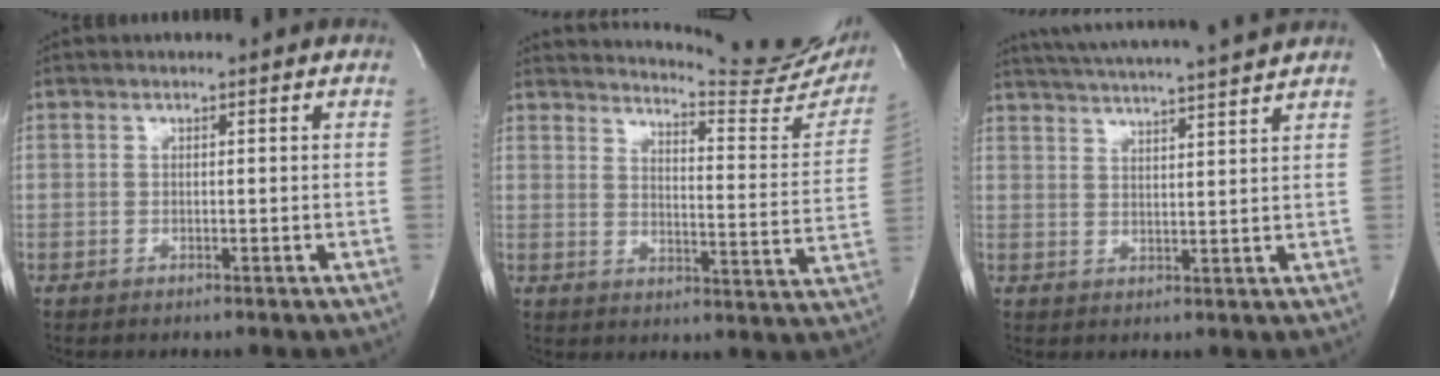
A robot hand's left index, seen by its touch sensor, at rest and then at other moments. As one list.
[{"total": 19.6, "force": [18.5, 2.1, 6.1], "torque": [-0.090, -0.105, 0.209]}, {"total": 15.1, "force": [13.9, -0.9, 5.9], "torque": [-0.115, -0.006, 0.195]}]